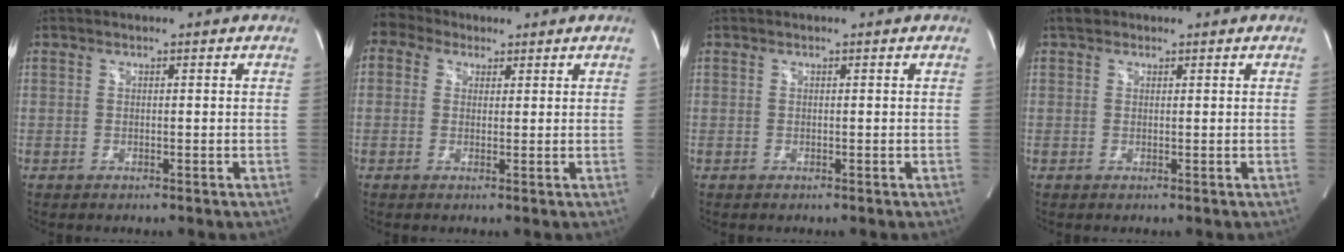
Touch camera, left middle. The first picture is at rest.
{"total": 2.9, "force": [2.2, 1.9, -0.5], "torque": [-0.004, 0.019, 0.044]}
{"total": 0.0}
{"total": 1.4, "force": [1.0, 0.8, 0.4], "torque": [-0.009, 0.013, 0.016]}